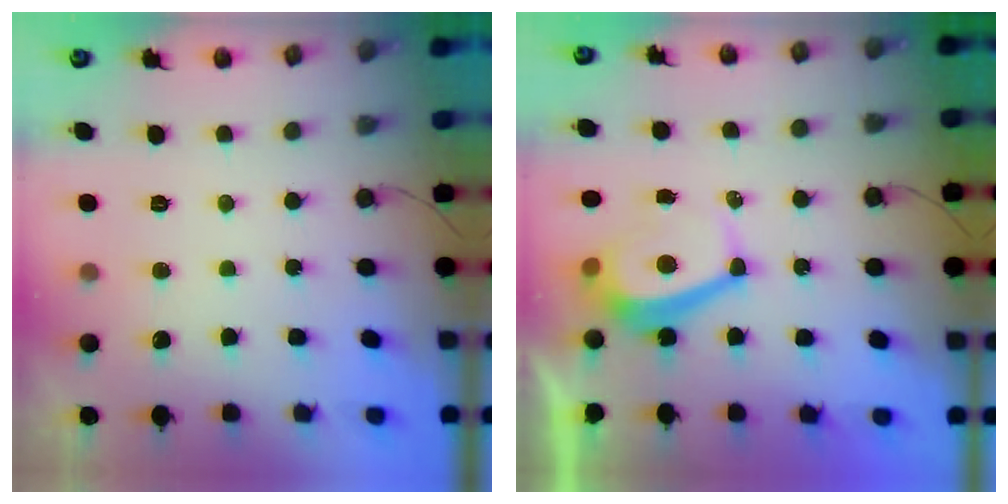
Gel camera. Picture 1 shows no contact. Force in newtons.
{"total": 5.4, "press": 5.4, "slide": 0.7}